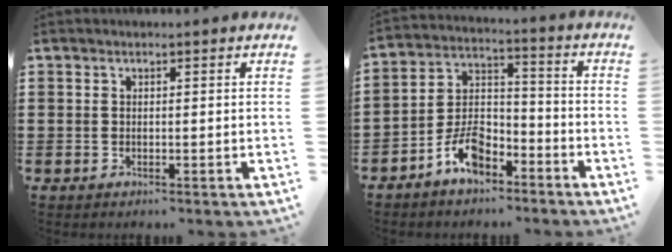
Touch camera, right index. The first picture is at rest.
{"total": 7.5, "force": [-5.3, 3.7, 3.8], "torque": [-0.089, 0.012, -0.103]}